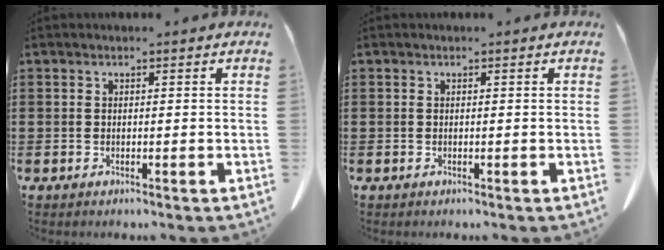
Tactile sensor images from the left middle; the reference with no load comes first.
{"total": 0.0}